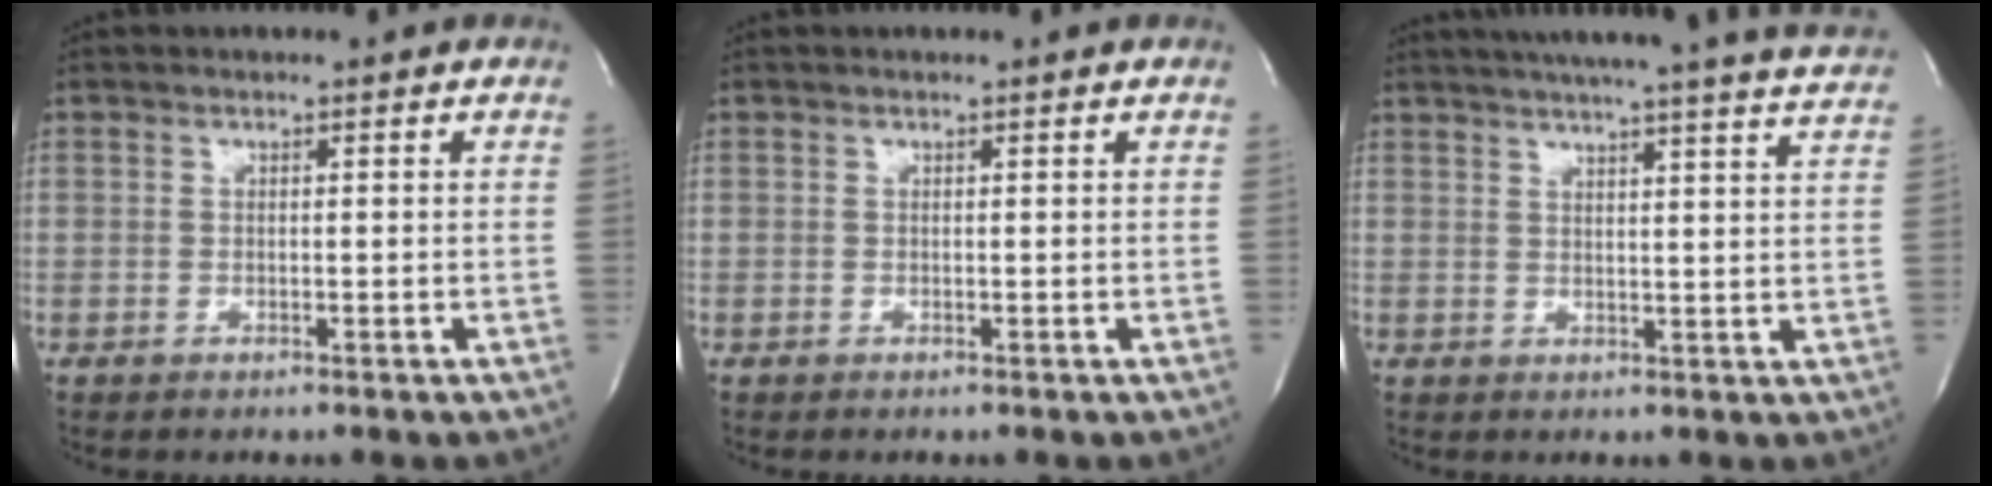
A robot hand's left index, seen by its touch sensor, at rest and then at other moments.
{"total": 0.7, "force": [0.7, 0.0, 0.1], "torque": [-0.005, 0.002, 0.006]}
{"total": 24.4, "force": [22.2, -0.1, 10.2], "torque": [-0.162, -0.029, 0.267]}